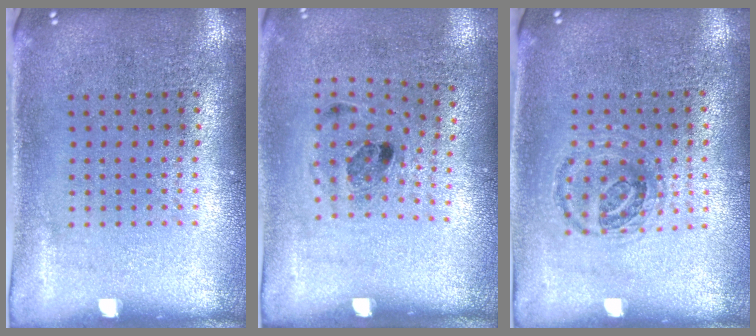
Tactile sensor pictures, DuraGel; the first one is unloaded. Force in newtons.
{"total": 1.2, "press": 0.7, "slide": 0.9}
{"total": 1.0, "press": 0.9, "slide": 0.2}